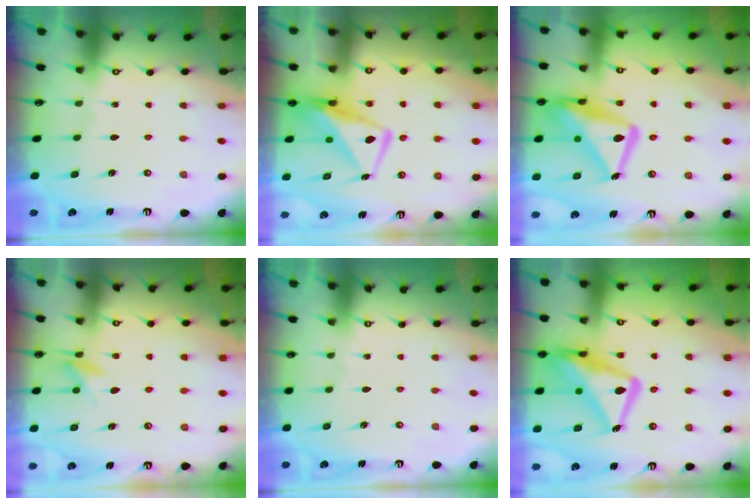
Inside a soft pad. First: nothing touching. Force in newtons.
{"total": 12.0, "press": 11.9, "slide": 1.4}
{"total": 18.8, "press": 18.7, "slide": 1.9}
{"total": 6.0, "press": 5.7, "slide": 1.7}
{"total": 0.0}
{"total": 19.5, "press": 19.4, "slide": 1.8}